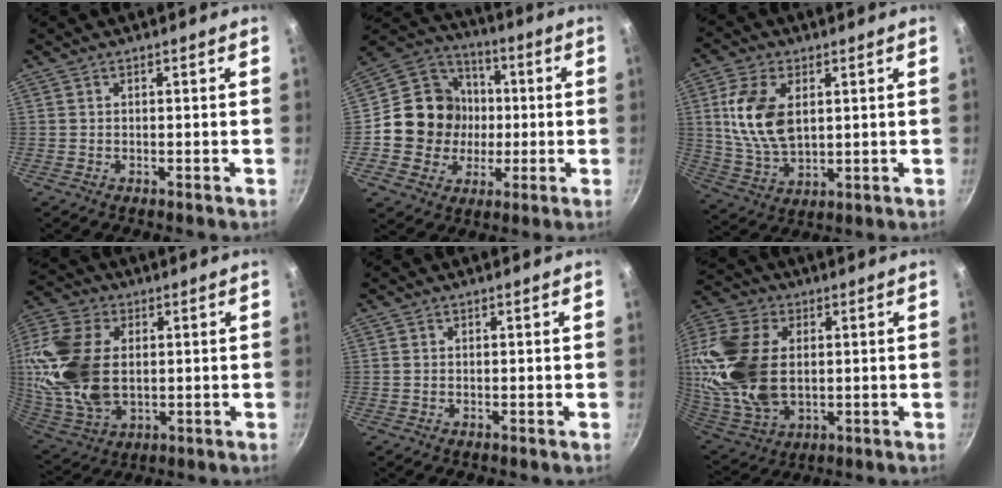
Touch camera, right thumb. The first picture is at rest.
{"total": 16.2, "force": [-0.6, 15.2, 5.7], "torque": [-0.063, 0.027, -0.015]}
{"total": 12.8, "force": [2.8, 7.7, 9.9], "torque": [-0.182, -0.016, 0.061]}
{"total": 22.8, "force": [2.5, 14.8, 17.2], "torque": [-0.361, -0.006, 0.053]}
{"total": 0.0}
{"total": 24.0, "force": [2.7, 15.6, 18.0], "torque": [-0.383, -0.005, 0.056]}